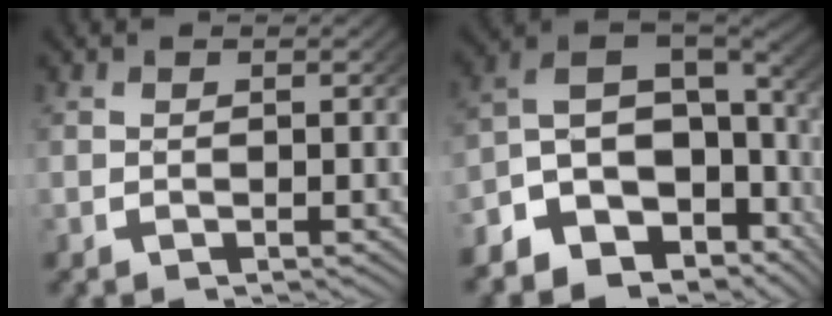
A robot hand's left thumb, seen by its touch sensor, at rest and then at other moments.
{"total": 14.9, "force": [-3.9, 11.2, 9.1], "torque": [-0.189, -0.045, -0.058]}